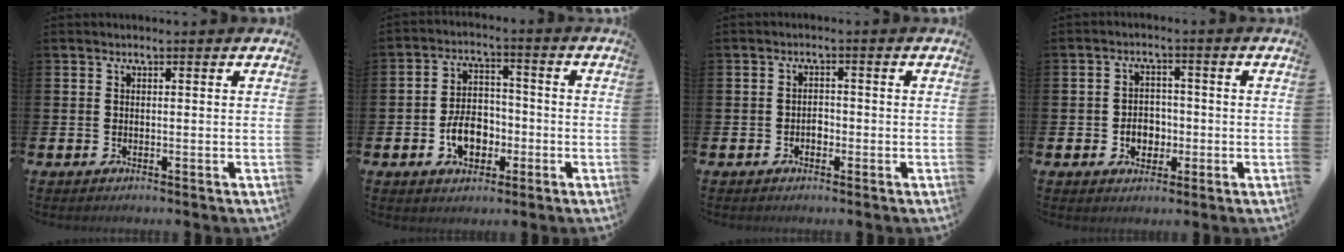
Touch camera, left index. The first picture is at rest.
{"total": 6.1, "force": [-2.3, 4.3, 3.7], "torque": [-0.047, 0.007, -0.047]}
{"total": 1.4, "force": [-0.7, 1.1, 0.6], "torque": [-0.010, 0.002, -0.016]}
{"total": 3.5, "force": [-1.0, 2.9, 1.6], "torque": [-0.027, 0.002, -0.026]}